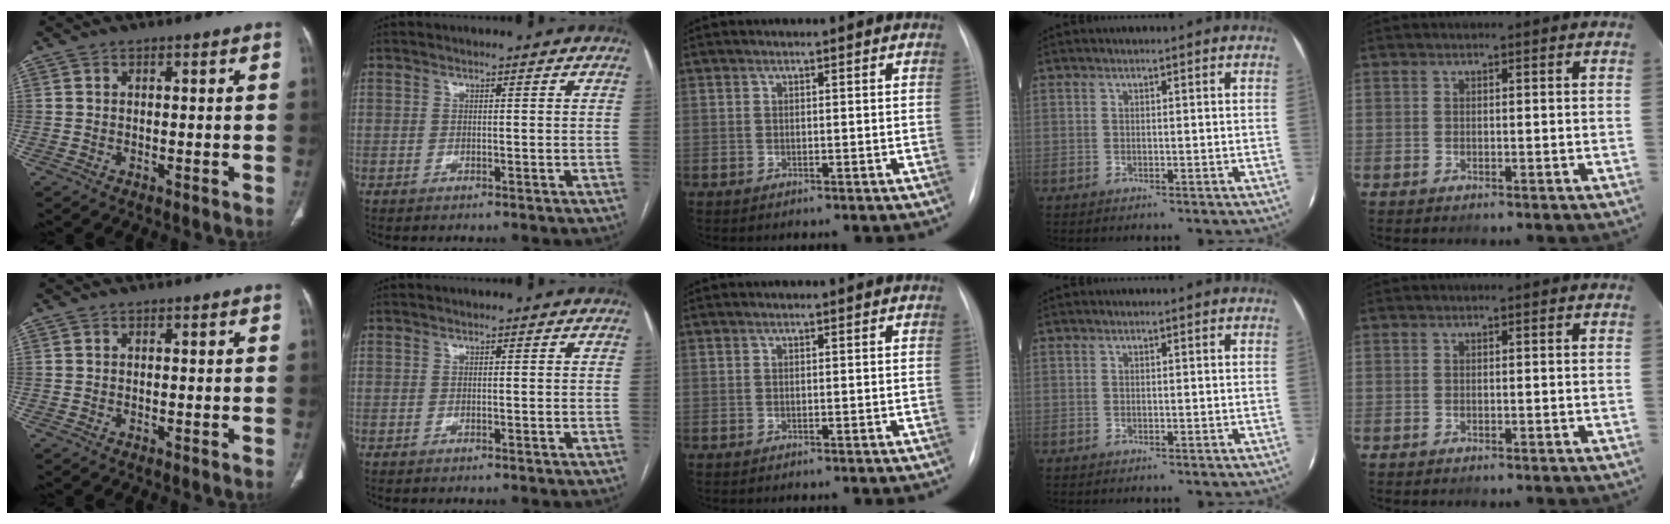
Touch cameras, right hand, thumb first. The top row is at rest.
{}